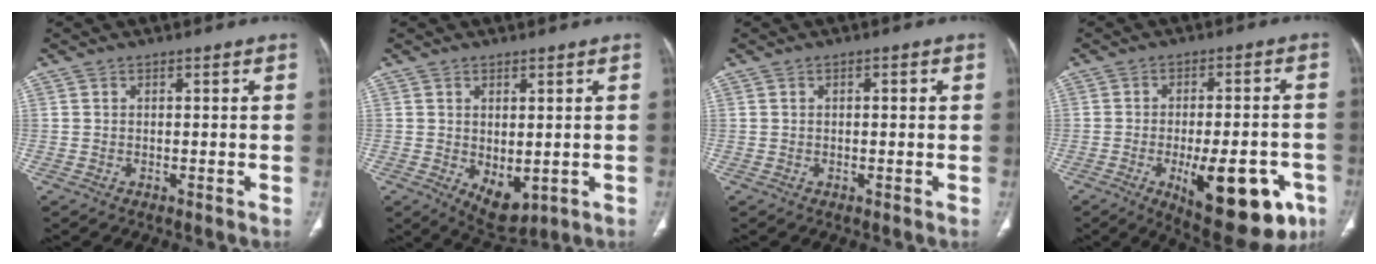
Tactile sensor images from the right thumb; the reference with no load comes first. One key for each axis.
{"total": 6.2, "fx": -0.9, "fy": 3.6, "fz": 5.0, "tx": -0.066, "ty": -0.009, "tz": 0.007}
{"total": 1.2, "fx": 0.3, "fy": 0.4, "fz": 1.1, "tx": -0.020, "ty": 0.006, "tz": 0.005}
{"total": 19.1, "fx": -7.4, "fy": 7.6, "fz": 15.8, "tx": -0.168, "ty": 0.016, "tz": -0.085}